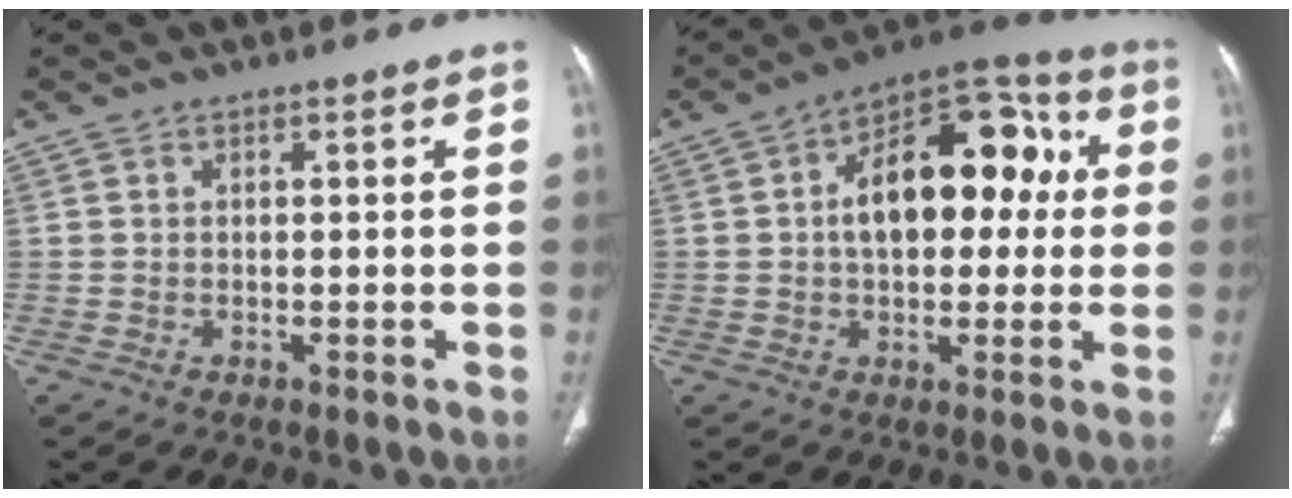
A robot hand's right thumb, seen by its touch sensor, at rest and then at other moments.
{"total": 18.5, "force": [2.4, 11.0, 14.7], "torque": [-0.174, 0.041, 0.029]}